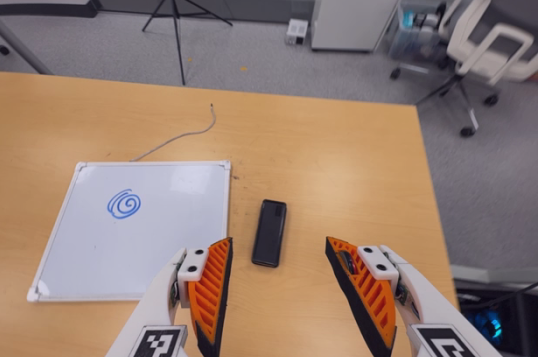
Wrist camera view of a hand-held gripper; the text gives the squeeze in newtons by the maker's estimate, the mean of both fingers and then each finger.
{"total": 0.0}